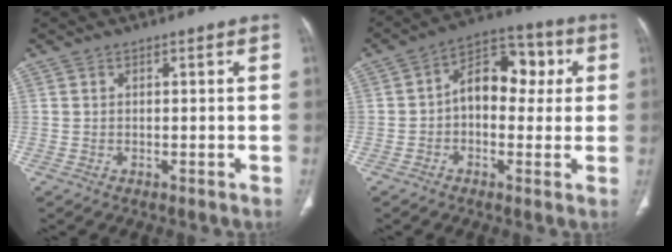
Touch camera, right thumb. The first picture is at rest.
{"total": 11.7, "force": [1.1, 7.9, 8.6], "torque": [-0.089, 0.033, 0.006]}